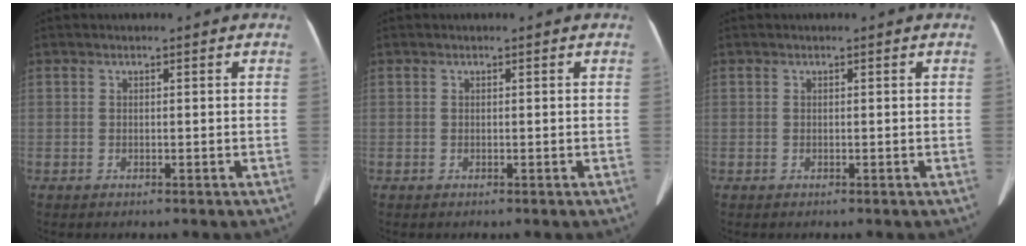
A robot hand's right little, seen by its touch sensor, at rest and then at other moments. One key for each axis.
{"total": 0.0}
{"total": 0.0}